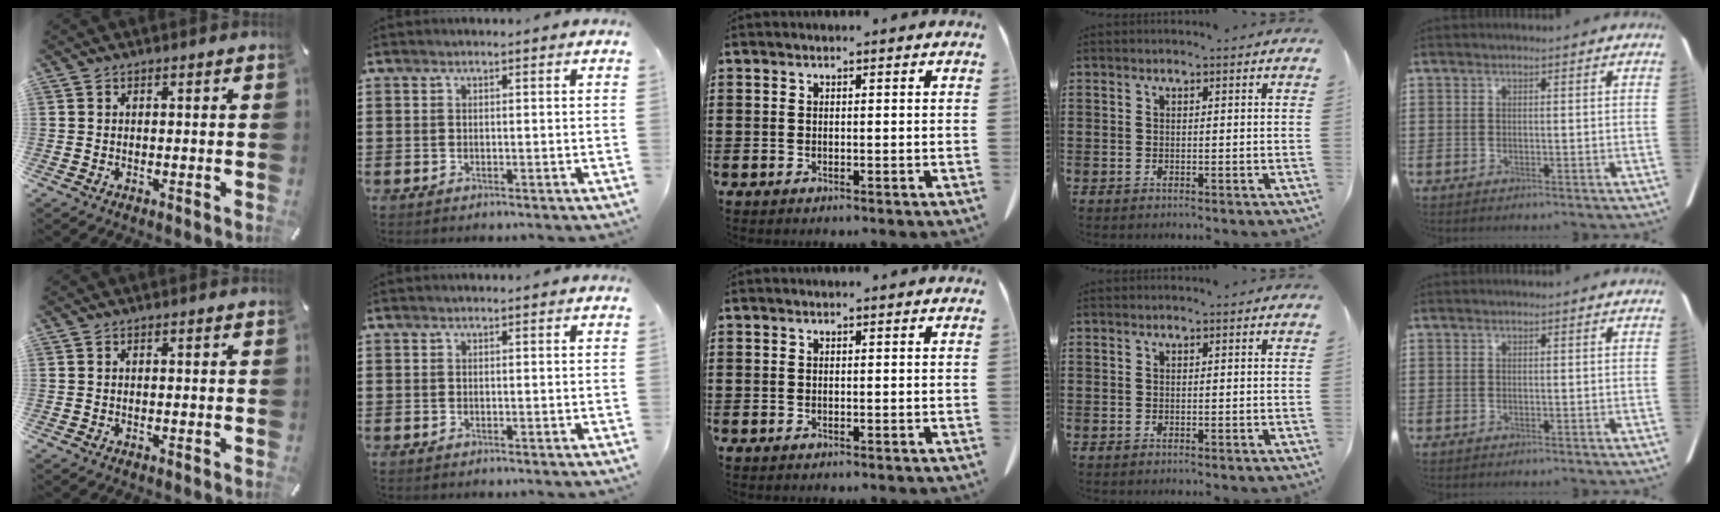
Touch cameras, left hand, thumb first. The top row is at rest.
{}